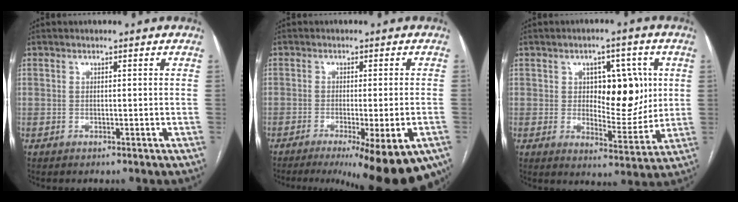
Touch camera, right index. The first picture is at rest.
{"total": 15.8, "force": [-10.7, 2.2, 11.4], "torque": [-0.102, -0.025, -0.141]}
{"total": 10.3, "force": [2.1, 5.0, 8.8], "torque": [-0.111, 0.011, 0.039]}